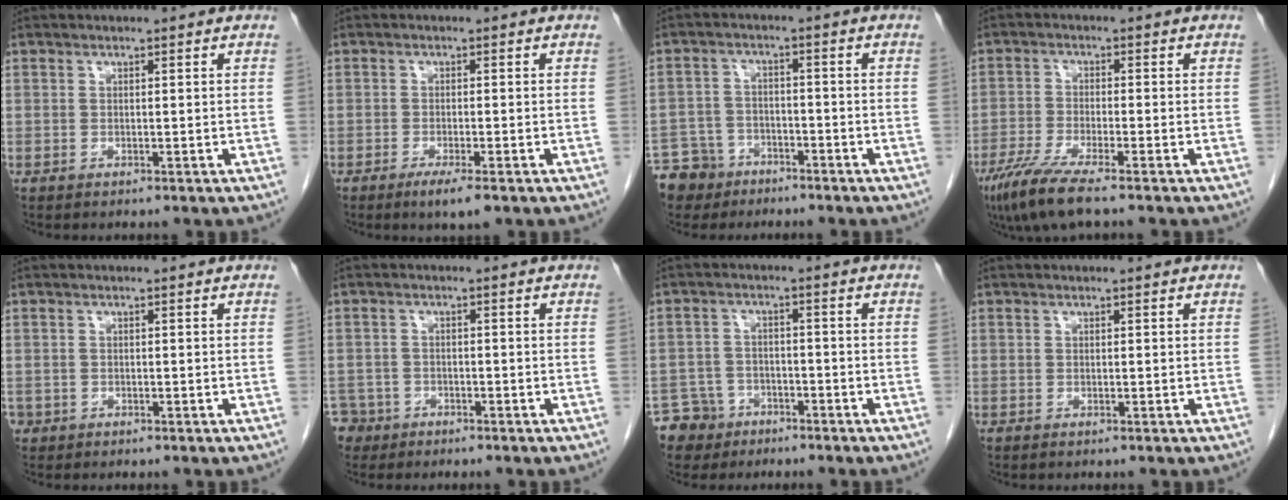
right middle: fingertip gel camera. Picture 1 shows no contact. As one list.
[{"total": 3.2, "force": [-2.0, 0.2, 2.5], "torque": [-0.042, -0.009, -0.034]}, {"total": 7.5, "force": [-5.6, 5.0, 0.6], "torque": [-0.019, 0.000, -0.099]}, {"total": 7.3, "force": [-5.3, 0.2, 5.1], "torque": [-0.099, -0.022, -0.099]}, {"total": 1.1, "force": [-0.6, 0.9, 0.2], "torque": [-0.006, 0.003, -0.007]}, {"total": 4.1, "force": [-2.9, 2.8, -0.5], "torque": [0.010, 0.006, -0.055]}, {"total": 5.5, "force": [-3.7, 4.0, -0.2], "torque": [0.010, 0.006, -0.066]}, {"total": 0.0}]